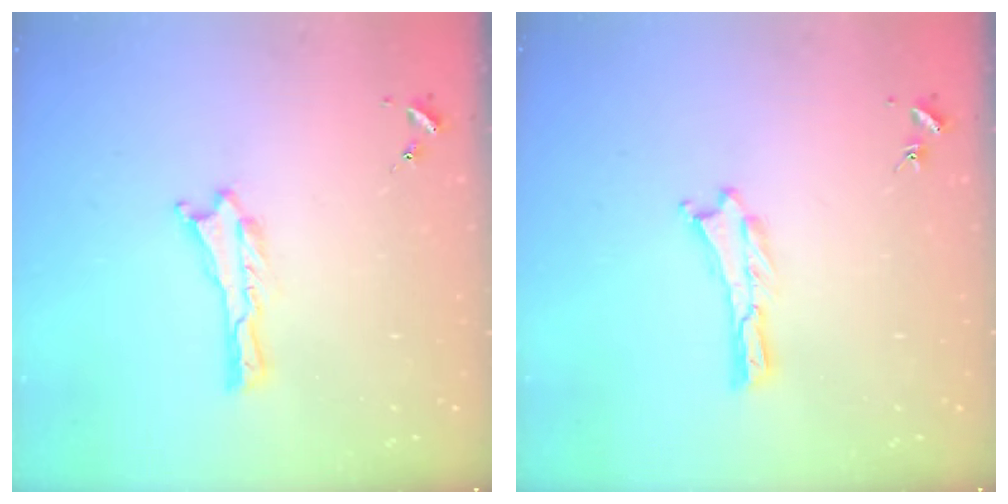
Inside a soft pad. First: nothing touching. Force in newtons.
{"total": 0.0}